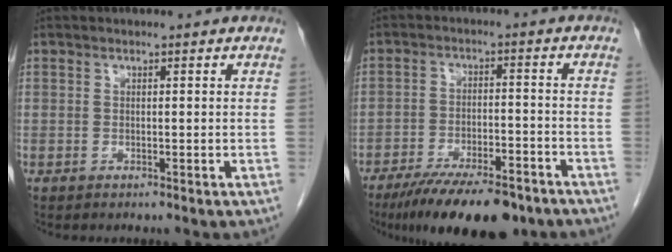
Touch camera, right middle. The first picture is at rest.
{"total": 14.6, "force": [-11.0, 4.2, 8.6], "torque": [-0.125, -0.013, -0.173]}